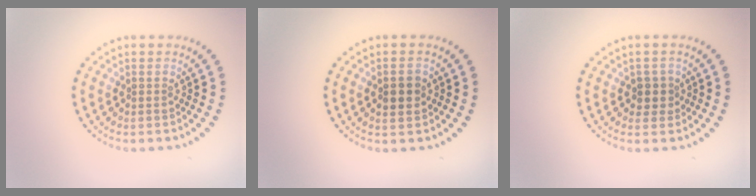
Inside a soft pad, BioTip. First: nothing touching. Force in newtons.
{"total": 2.3, "press": 2.3, "slide": 0.1}
{"total": 1.9, "press": 1.7, "slide": 0.9}